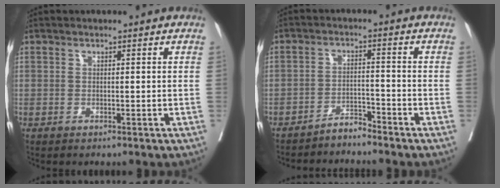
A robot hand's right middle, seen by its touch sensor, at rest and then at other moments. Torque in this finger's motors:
{"motor_torque": [0.28, -0.58, -0.04, 0.00]}